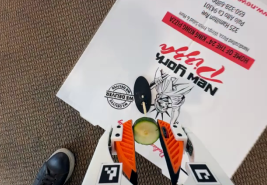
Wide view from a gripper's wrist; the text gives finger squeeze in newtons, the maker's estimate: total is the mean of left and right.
{"total": 8.5, "left": 8.3, "right": 8.6}